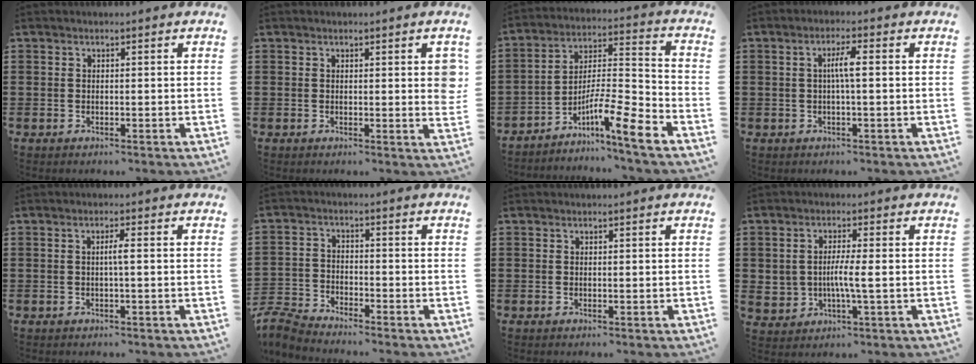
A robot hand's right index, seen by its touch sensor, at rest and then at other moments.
{"total": 2.3, "force": [0.7, 0.5, 2.2], "torque": [-0.028, -0.004, 0.009]}
{"total": 10.0, "force": [-6.9, 1.0, 7.2], "torque": [-0.122, -0.003, -0.130]}
{"total": 3.0, "force": [0.0, 0.1, 3.0], "torque": [-0.056, -0.001, -0.004]}
{"total": 1.7, "force": [-0.1, -0.1, 1.7], "torque": [-0.032, -0.001, -0.005]}
{"total": 4.2, "force": [-4.2, 0.4, 0.4], "torque": [-0.033, -0.007, -0.093]}
{"total": 0.0}
{"total": 3.3, "force": [-0.4, 1.0, 3.1], "torque": [-0.074, -0.002, -0.014]}